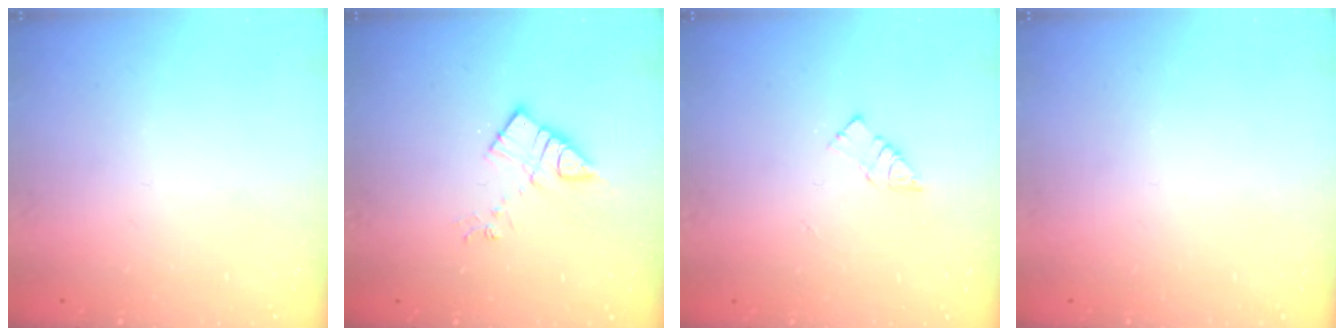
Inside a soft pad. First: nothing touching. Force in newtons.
{"total": 7.9, "press": 7.9, "slide": 0.4}
{"total": 5.1, "press": 5.1, "slide": 0.2}
{"total": 0.0}